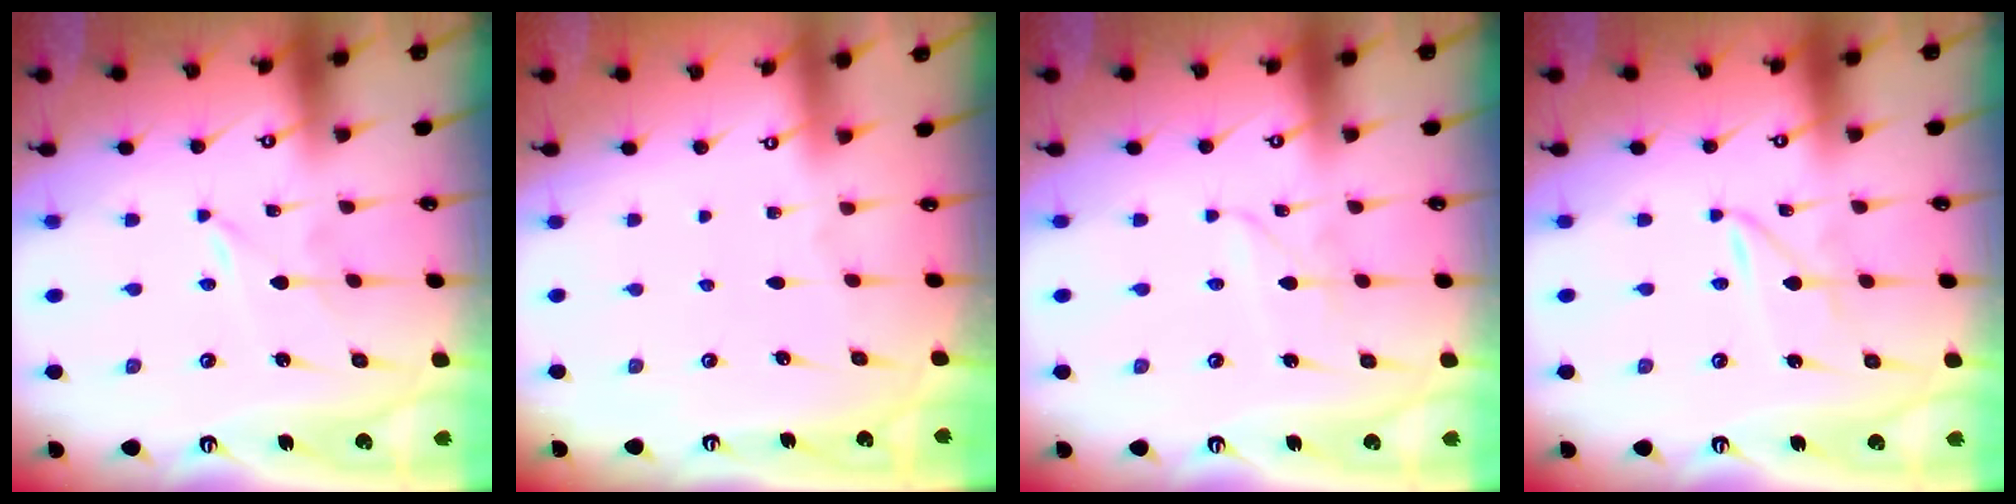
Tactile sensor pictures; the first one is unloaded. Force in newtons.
{"total": 0.0}
{"total": 2.1, "press": 2.1, "slide": 0.2}
{"total": 1.5, "press": 1.5, "slide": 0.1}